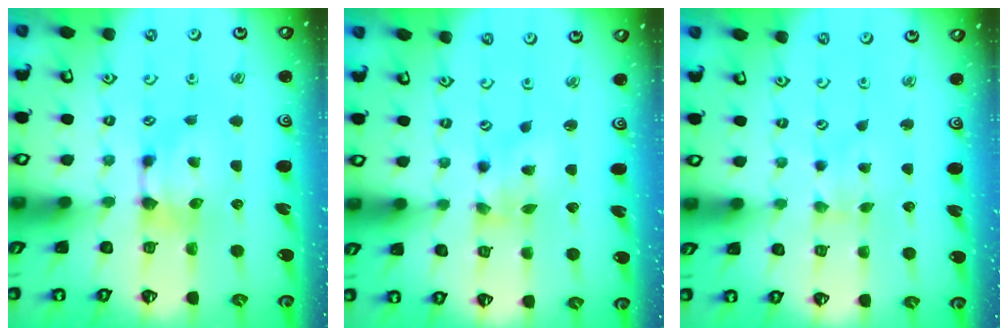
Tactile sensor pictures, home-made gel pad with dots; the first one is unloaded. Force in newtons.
{"total": 1.1, "press": 0.3, "slide": 1.1}
{"total": 1.0, "press": 0.9, "slide": 0.3}